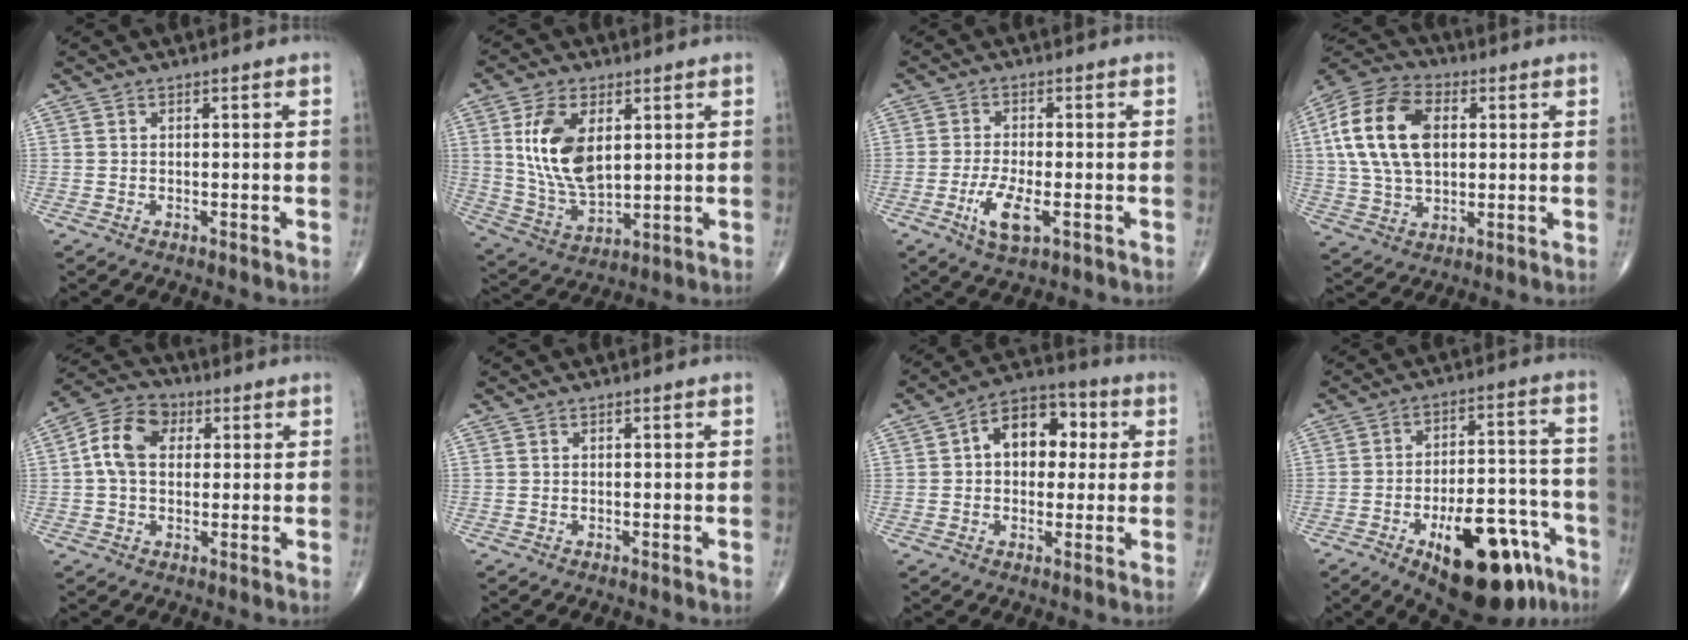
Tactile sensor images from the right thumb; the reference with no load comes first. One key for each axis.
{"total": 13.6, "fx": 3.5, "fy": 7.4, "fz": 10.9, "tx": -0.203, "ty": -0.020, "tz": 0.076}
{"total": 6.6, "fx": -2.5, "fy": 2.2, "fz": 5.7, "tx": -0.115, "ty": -0.001, "tz": -0.042}
{"total": 17.9, "fx": 3.0, "fy": 11.1, "fz": 13.8, "tx": -0.265, "ty": 0.010, "tz": 0.050}
{"total": 9.5, "fx": 1.5, "fy": 6.7, "fz": 6.5, "tx": -0.114, "ty": 0.019, "tz": 0.018}
{"total": 0.0}
{"total": 12.0, "fx": 2.2, "fy": 8.2, "fz": 8.5, "tx": -0.091, "ty": 0.023, "tz": 0.024}
{"total": 21.9, "fx": -11.7, "fy": 9.2, "fz": 16.1, "tx": -0.180, "ty": 0.068, "tz": -0.160}